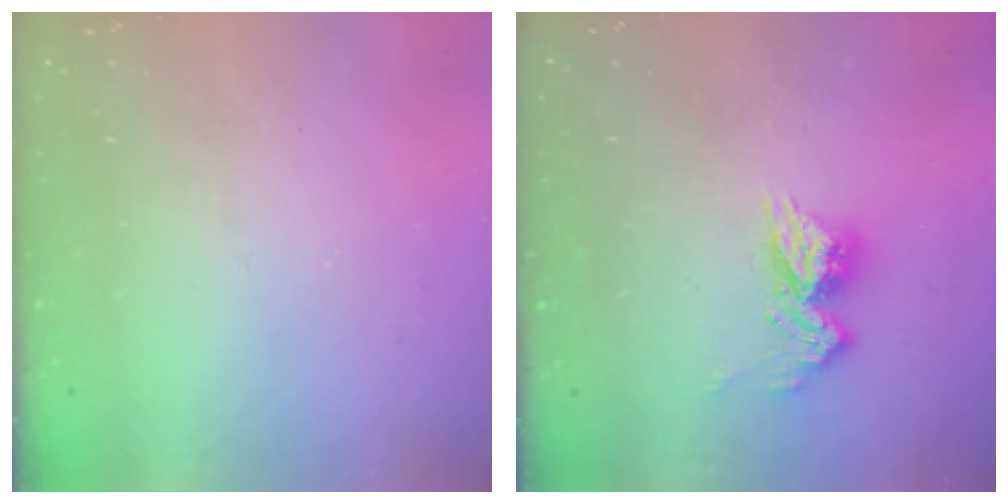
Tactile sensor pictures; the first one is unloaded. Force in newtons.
{"total": 10.7, "press": 10.7, "slide": 1.0}